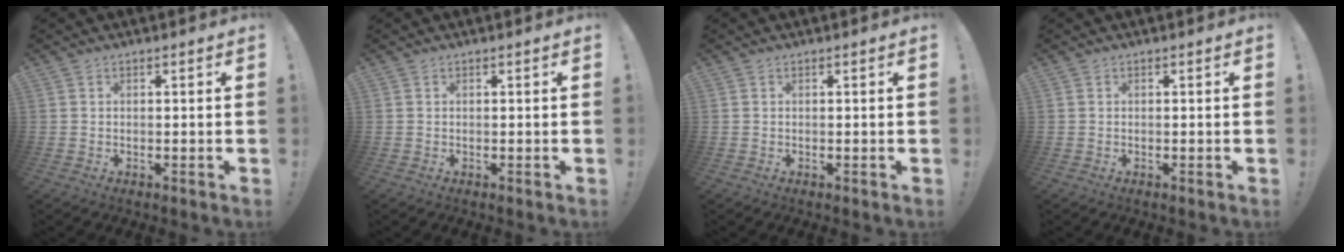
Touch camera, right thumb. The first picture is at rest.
{"total": 0.0}
{"total": 0.0}
{"total": 0.0}